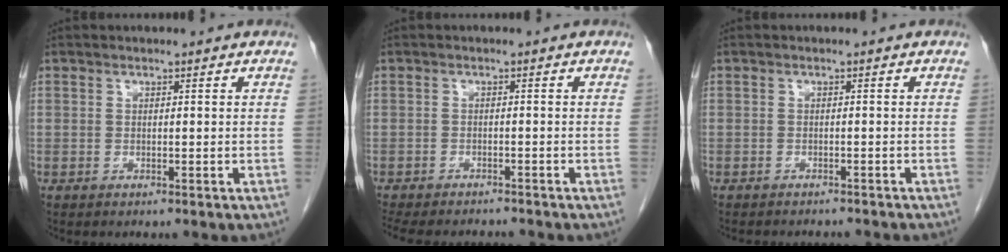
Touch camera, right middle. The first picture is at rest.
{"total": 10.1, "force": [-9.3, 2.1, 3.5], "torque": [-0.070, -0.010, -0.128]}
{"total": 6.0, "force": [-5.5, 1.3, 2.0], "torque": [-0.026, -0.005, -0.065]}